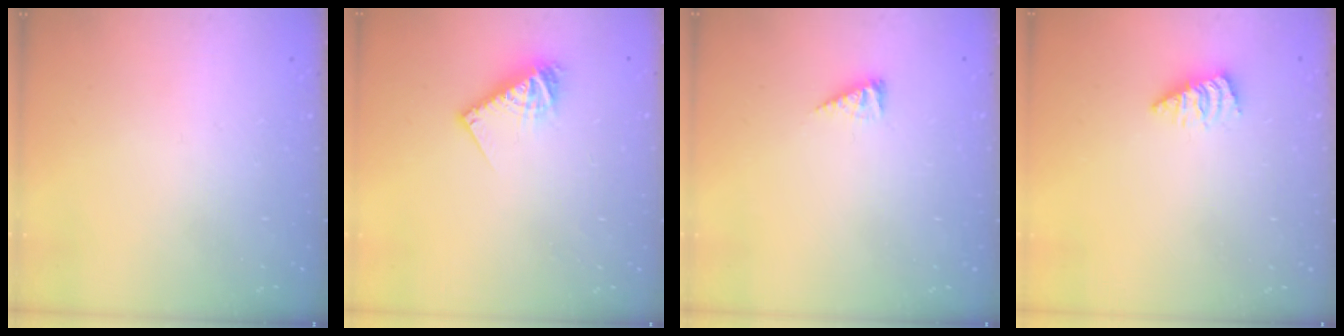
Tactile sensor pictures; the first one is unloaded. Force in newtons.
{"total": 9.2, "press": 9.2, "slide": 0.8}
{"total": 3.1, "press": 3.0, "slide": 0.6}
{"total": 1.4, "press": 1.3, "slide": 0.2}